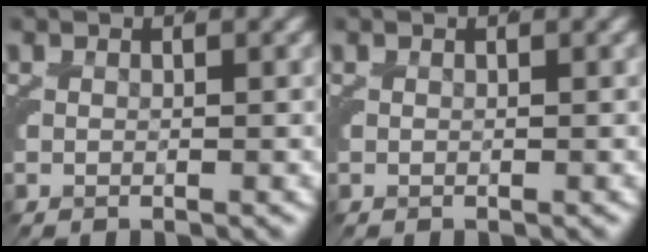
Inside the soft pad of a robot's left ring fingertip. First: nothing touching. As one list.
[{"total": 0.0}]